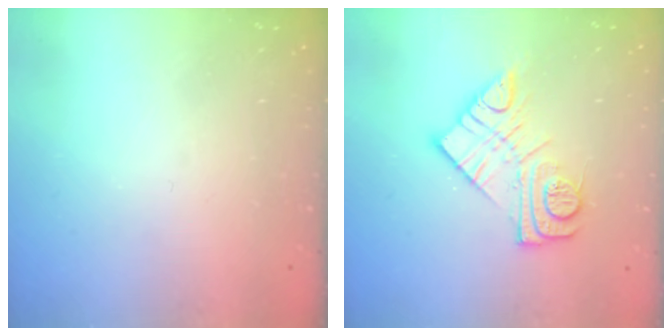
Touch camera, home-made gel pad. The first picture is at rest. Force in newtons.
{"total": 12.3, "press": 12.2, "slide": 0.8}